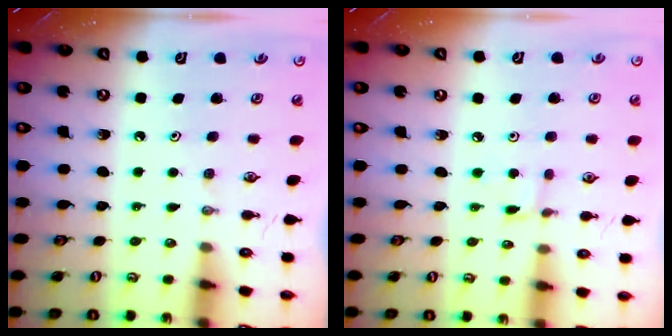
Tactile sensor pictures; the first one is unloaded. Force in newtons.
{"total": 1.2, "press": 1.2, "slide": 0.1}